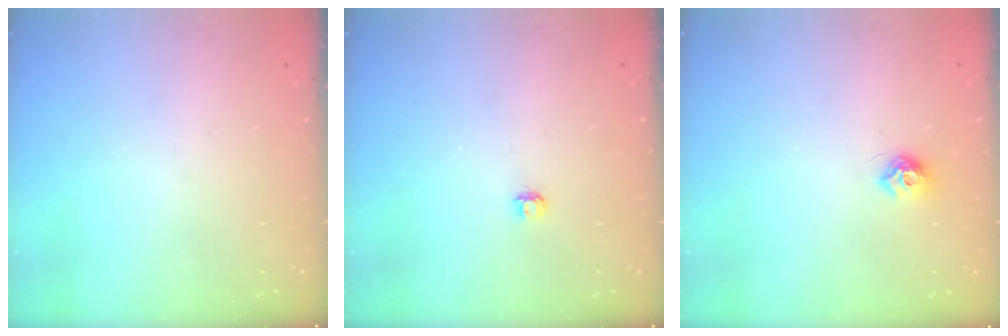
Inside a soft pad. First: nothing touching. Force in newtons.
{"total": 2.9, "press": 2.9, "slide": 0.3}
{"total": 7.2, "press": 7.2, "slide": 0.5}